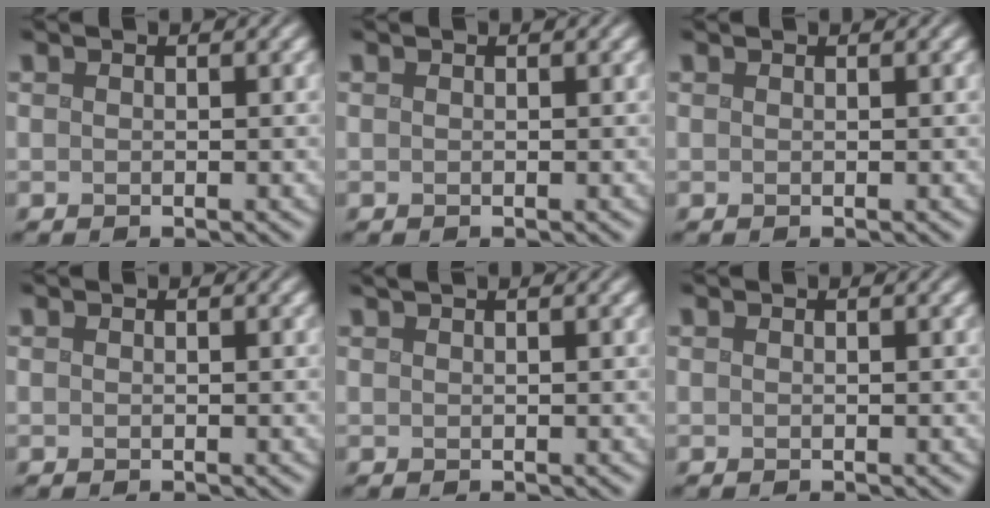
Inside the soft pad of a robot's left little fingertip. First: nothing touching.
{"total": 0.0}
{"total": 0.0}
{"total": 0.0}
{"total": 1.9, "force": [1.4, 0.7, 1.1], "torque": [-0.001, 0.009, 0.002]}
{"total": 0.0}